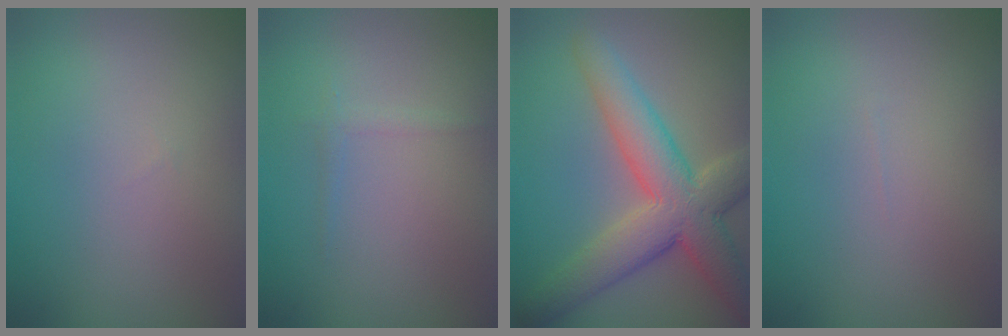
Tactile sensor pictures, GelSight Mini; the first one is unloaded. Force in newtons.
{"total": 0.8, "press": 0.8, "slide": 0.1}
{"total": 8.3, "press": 8.3, "slide": 0.5}
{"total": 0.0}